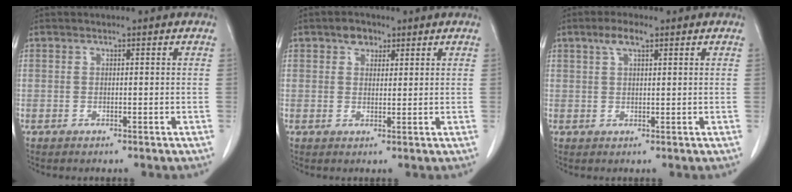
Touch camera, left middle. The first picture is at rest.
{"total": 2.7, "force": [1.7, 1.8, 1.1], "torque": [-0.019, 0.007, 0.027]}
{"total": 3.2, "force": [1.9, 0.8, 2.4], "torque": [-0.053, 0.010, 0.037]}